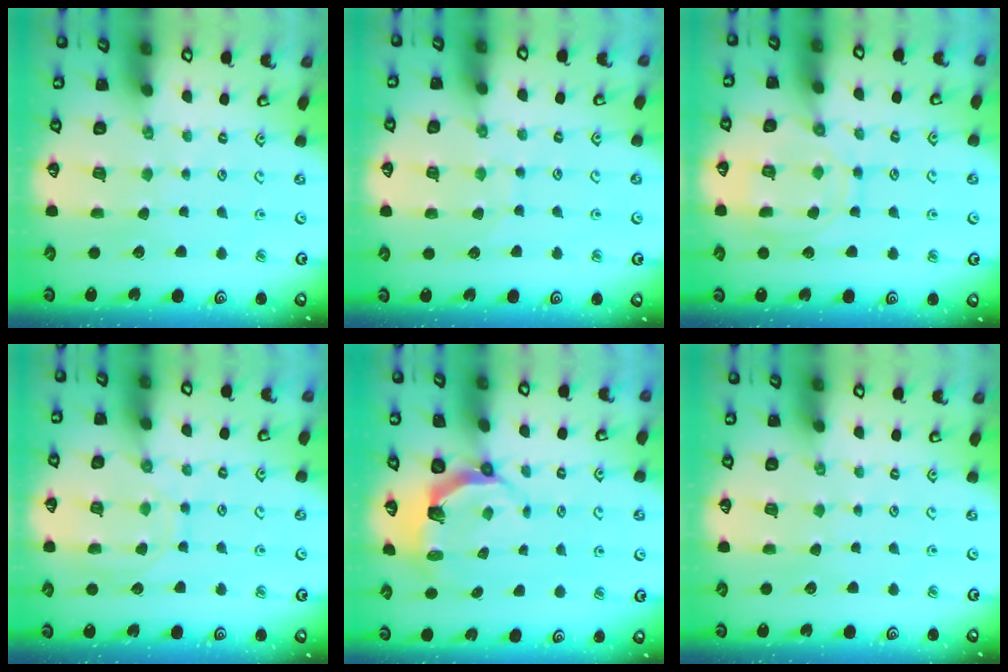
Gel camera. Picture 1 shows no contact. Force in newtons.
{"total": 6.8, "press": 6.7, "slide": 0.4}
{"total": 12.4, "press": 12.3, "slide": 1.1}
{"total": 9.9, "press": 9.9, "slide": 0.8}
{"total": 4.8, "press": 3.2, "slide": 3.6}
{"total": 0.0}